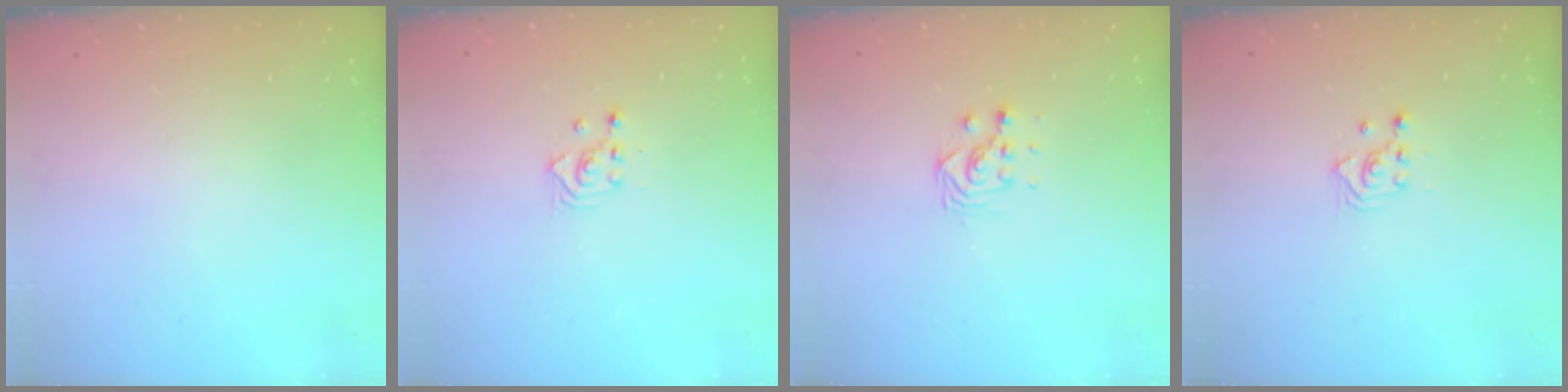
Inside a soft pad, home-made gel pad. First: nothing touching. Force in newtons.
{"total": 2.3, "press": 2.3, "slide": 0.3}
{"total": 4.3, "press": 4.2, "slide": 0.3}
{"total": 2.4, "press": 2.2, "slide": 0.8}